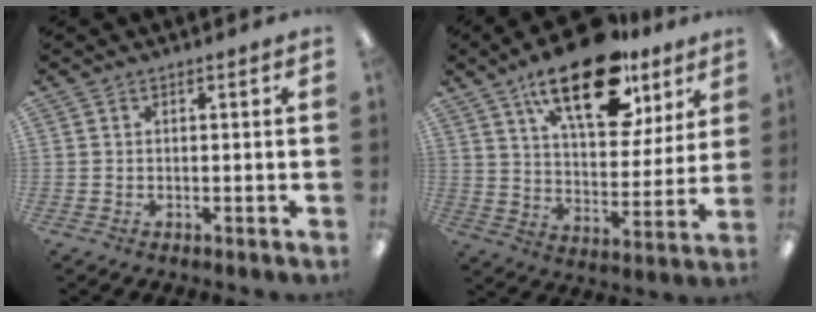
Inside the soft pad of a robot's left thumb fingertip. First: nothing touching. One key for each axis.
{"total": 21.9, "fx": 13.7, "fy": 9.7, "fz": 14.1, "tx": -0.220, "ty": -0.065, "tz": 0.228}